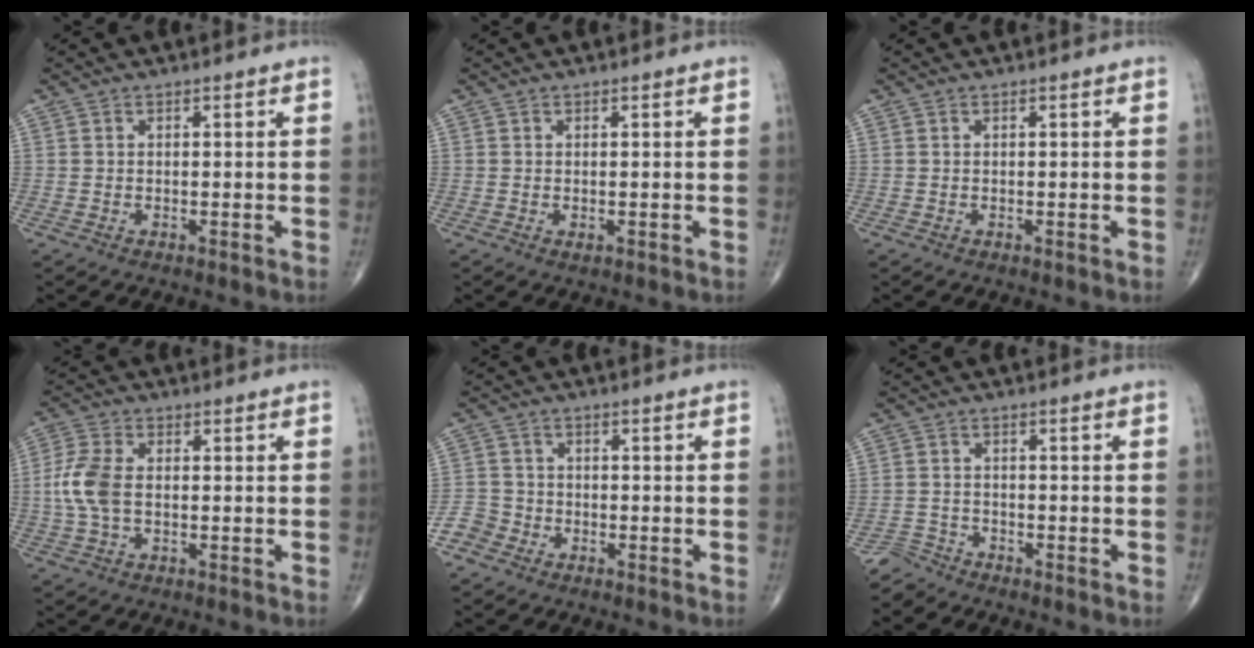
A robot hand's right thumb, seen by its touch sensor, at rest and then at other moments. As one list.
[{"total": 0.5, "force": [-0.1, 0.3, 0.4], "torque": [-0.006, -0.002, -0.001]}, {"total": 0.0}, {"total": 7.3, "force": [-0.3, 4.2, 5.9], "torque": [-0.146, 0.013, -0.010]}, {"total": 4.1, "force": [-2.5, 3.2, 0.5], "torque": [0.007, 0.014, -0.056]}, {"total": 2.8, "force": [-2.7, 0.4, -0.8], "torque": [0.016, -0.003, -0.058]}]